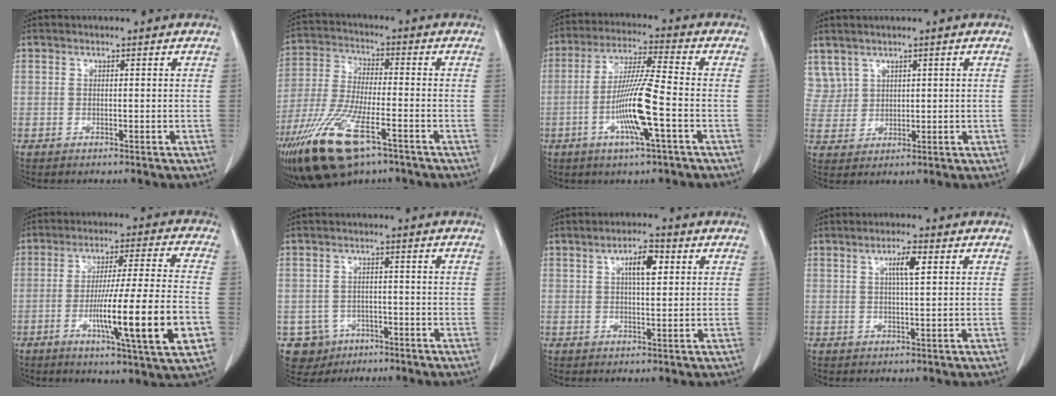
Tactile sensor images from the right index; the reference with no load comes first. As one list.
[{"total": 15.3, "force": [-8.8, 4.0, 11.8], "torque": [-0.254, -0.032, -0.158]}, {"total": 10.9, "force": [-3.2, -0.1, 10.4], "torque": [-0.203, -0.007, -0.064]}, {"total": 5.0, "force": [3.5, 3.6, 0.2], "torque": [-0.006, 0.009, 0.083]}, {"total": 17.8, "force": [-5.0, 0.0, 17.0], "torque": [-0.257, -0.013, -0.077]}, {"total": 5.5, "force": [-2.6, 4.8, 0.4], "torque": [-0.006, 0.009, -0.035]}, {"total": 4.8, "force": [1.6, 1.4, 4.3], "torque": [-0.074, 0.007, 0.026]}, {"total": 3.5, "force": [1.2, 0.3, 3.3], "torque": [-0.057, 0.001, 0.019]}]